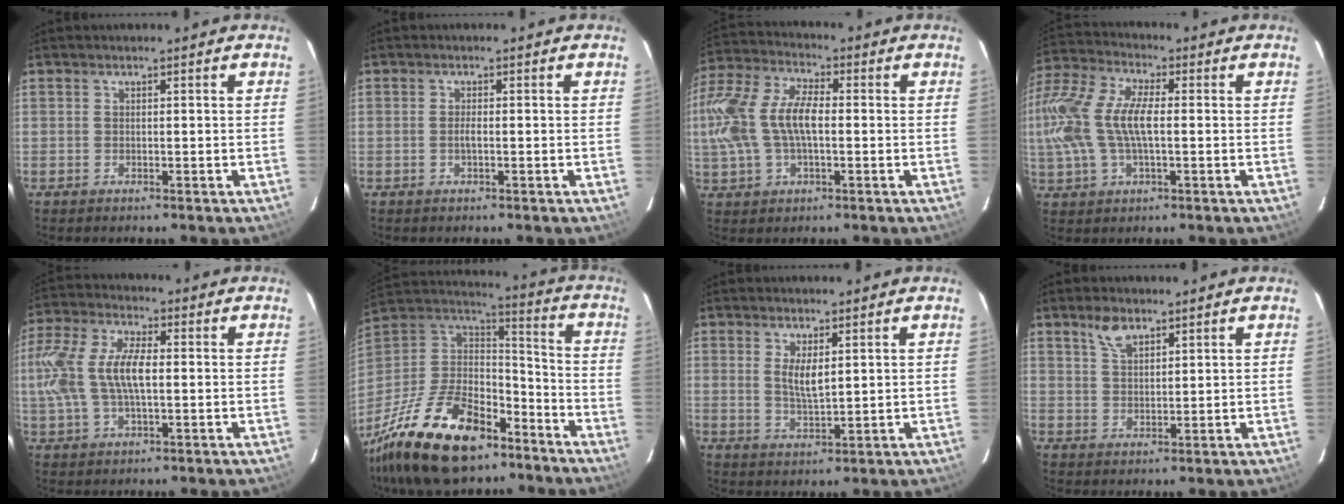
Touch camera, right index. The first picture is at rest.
{"total": 1.3, "force": [-0.4, 0.2, 1.2], "torque": [-0.024, 0.001, -0.007]}
{"total": 17.4, "force": [-0.3, 9.8, 14.4], "torque": [-0.312, 0.020, -0.005]}
{"total": 18.3, "force": [0.0, 9.0, 16.0], "torque": [-0.345, 0.014, -0.006]}
{"total": 14.4, "force": [0.3, 6.6, 12.8], "torque": [-0.268, 0.015, 0.005]}
{"total": 28.4, "force": [-18.7, 13.5, 16.6], "torque": [-0.344, -0.007, -0.303]}
{"total": 4.4, "force": [1.4, 1.6, 3.9], "torque": [-0.070, -0.005, 0.029]}
{"total": 4.5, "force": [3.1, 2.1, 2.5], "torque": [-0.045, 0.008, 0.058]}